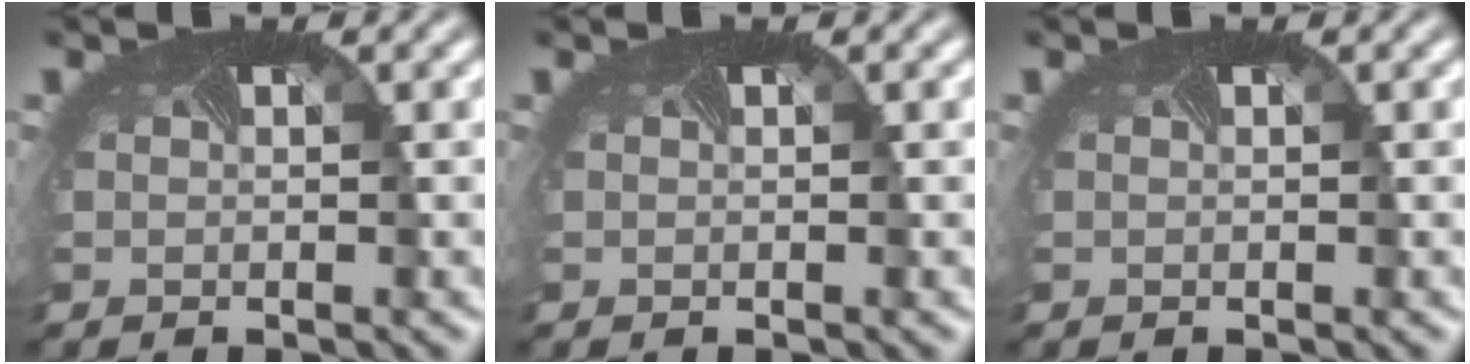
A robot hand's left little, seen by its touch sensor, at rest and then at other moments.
{"total": 0.0}
{"total": 0.0}